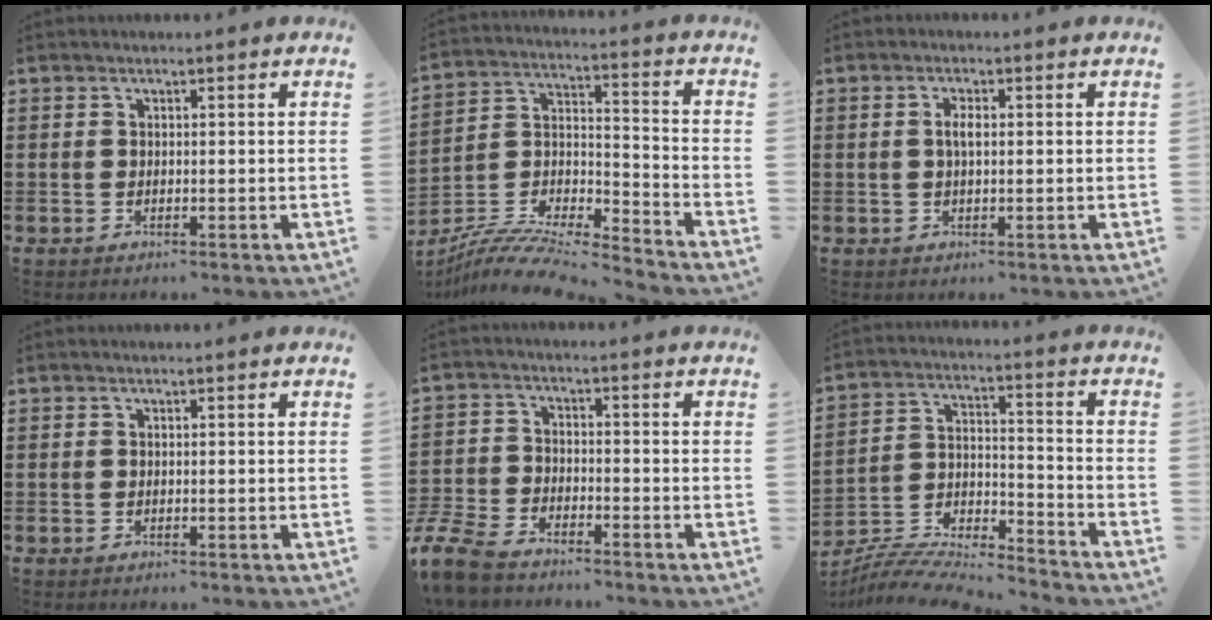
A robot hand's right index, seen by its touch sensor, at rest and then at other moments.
{"total": 9.9, "force": [-9.2, 1.2, 3.5], "torque": [-0.073, 0.006, -0.185]}
{"total": 2.3, "force": [0.2, 0.7, 2.1], "torque": [-0.042, 0.002, 0.001]}
{"total": 0.0}
{"total": 6.3, "force": [-5.8, 1.4, 2.1], "torque": [-0.077, -0.002, -0.123]}
{"total": 7.4, "force": [-7.1, 0.7, 1.7], "torque": [-0.045, -0.009, -0.146]}